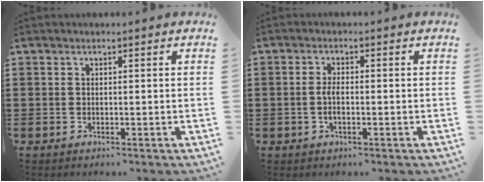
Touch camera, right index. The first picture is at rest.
{"total": 2.3, "force": [-0.4, 0.5, 2.2], "torque": [-0.057, -0.009, -0.011]}